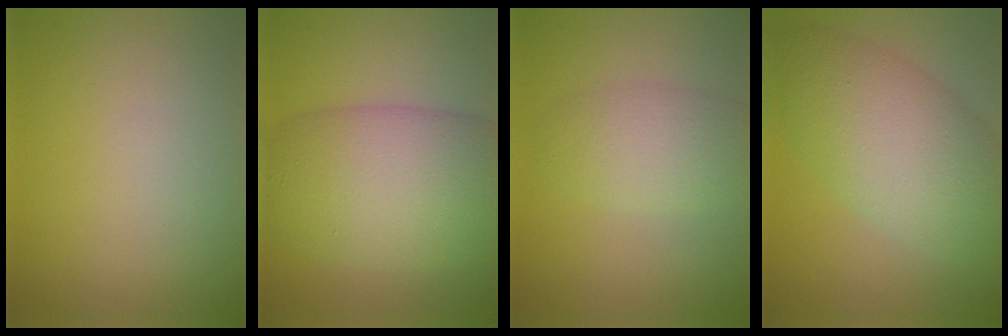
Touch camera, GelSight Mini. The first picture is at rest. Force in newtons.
{"total": 10.0, "press": 10.0, "slide": 0.5}
{"total": 3.4, "press": 3.4, "slide": 0.1}
{"total": 8.1, "press": 8.1, "slide": 0.2}